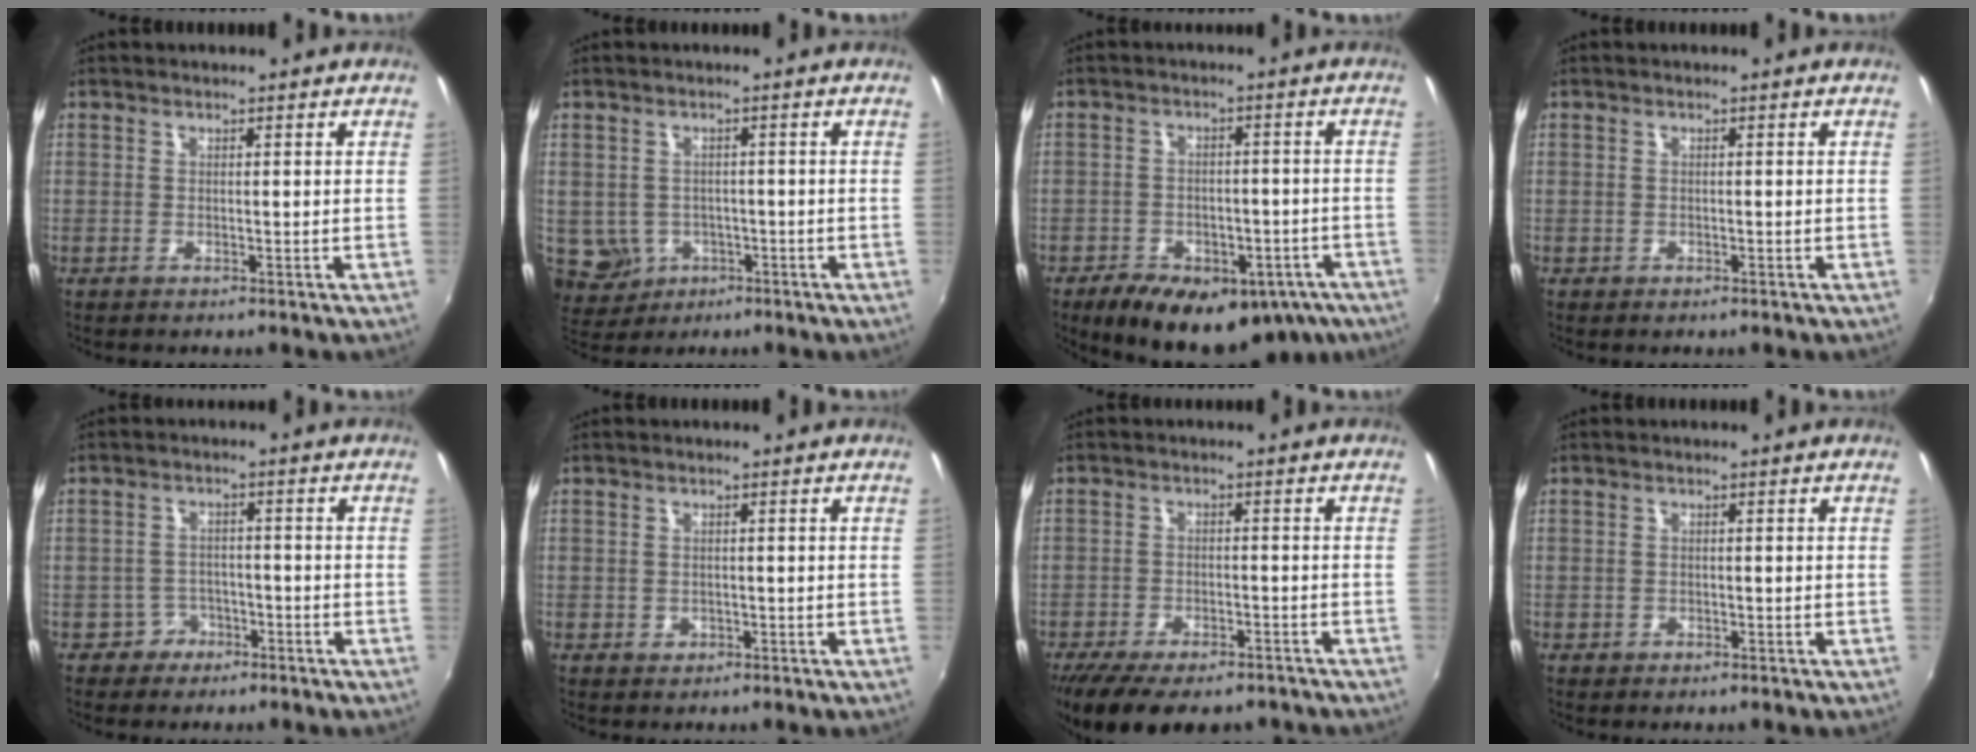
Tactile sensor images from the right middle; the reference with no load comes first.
{"total": 8.4, "force": [-2.1, 7.6, 3.0], "torque": [-0.086, -0.001, -0.009]}
{"total": 21.3, "force": [-13.9, 11.3, 11.5], "torque": [-0.223, -0.011, -0.174]}
{"total": 1.5, "force": [-0.4, 1.3, 0.6], "torque": [-0.008, -0.003, -0.005]}
{"total": 4.5, "force": [-2.5, 3.7, 0.2], "torque": [-0.008, 0.015, -0.039]}
{"total": 2.3, "force": [-0.4, 2.1, 0.9], "torque": [-0.013, -0.002, -0.003]}
{"total": 16.6, "force": [-12.1, 7.0, 8.9], "torque": [-0.185, -0.038, -0.178]}
{"total": 2.1, "force": [-0.7, 1.9, 0.8], "torque": [-0.016, -0.004, -0.007]}